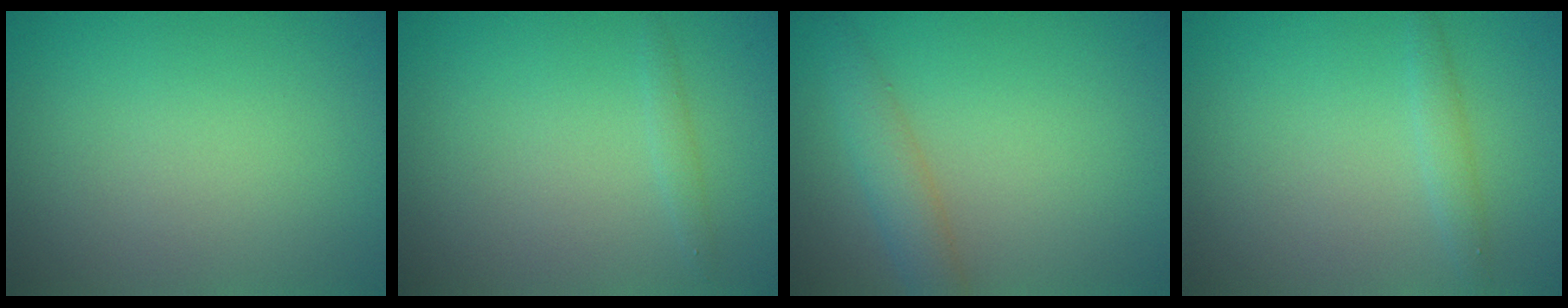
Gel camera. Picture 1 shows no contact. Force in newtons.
{"total": 0.8, "press": 0.8, "slide": 0.1}
{"total": 2.2, "press": 2.2, "slide": 0.1}
{"total": 1.3, "press": 1.3, "slide": 0.1}